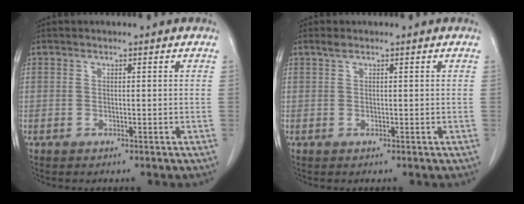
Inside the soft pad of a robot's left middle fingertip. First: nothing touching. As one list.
[{"total": 0.8, "force": [0.6, 0.1, 0.5], "torque": [-0.015, 0.008, 0.014]}]